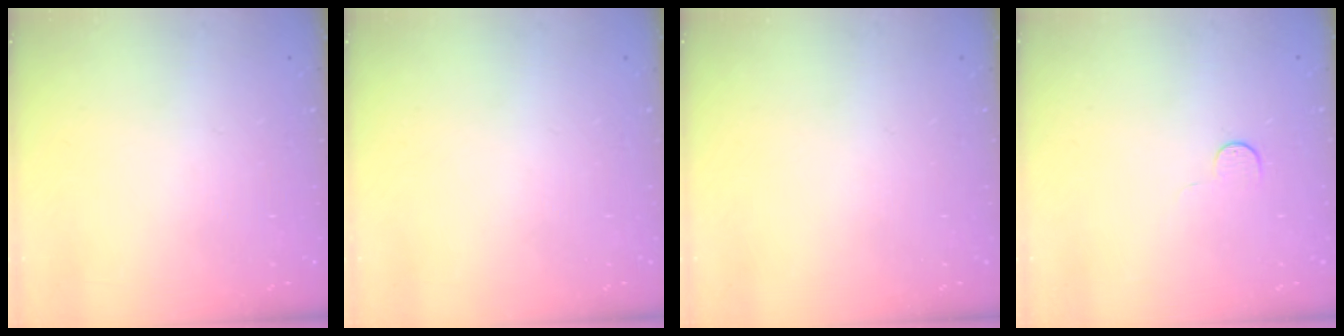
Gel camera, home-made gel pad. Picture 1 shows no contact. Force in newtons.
{"total": 0.0}
{"total": 0.0}
{"total": 5.6, "press": 5.5, "slide": 0.6}